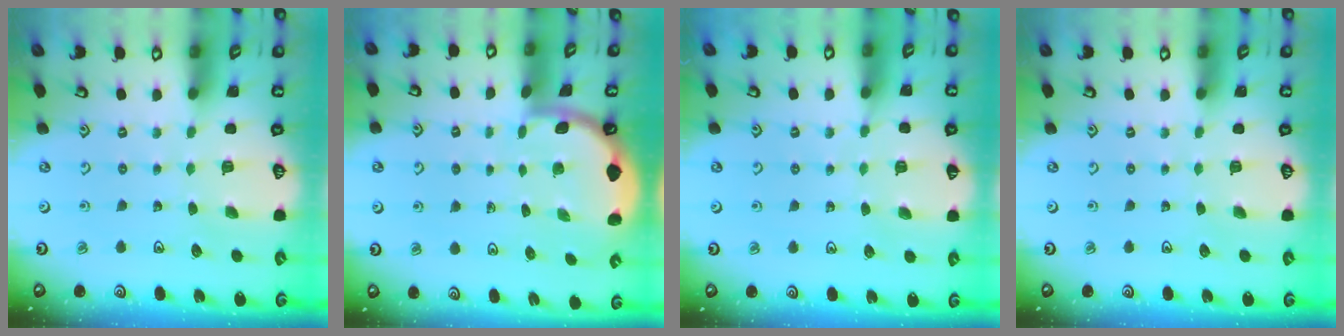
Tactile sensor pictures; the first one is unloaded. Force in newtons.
{"total": 1.8, "press": 1.8, "slide": 0.1}
{"total": 5.5, "press": 5.3, "slide": 1.4}
{"total": 0.0}